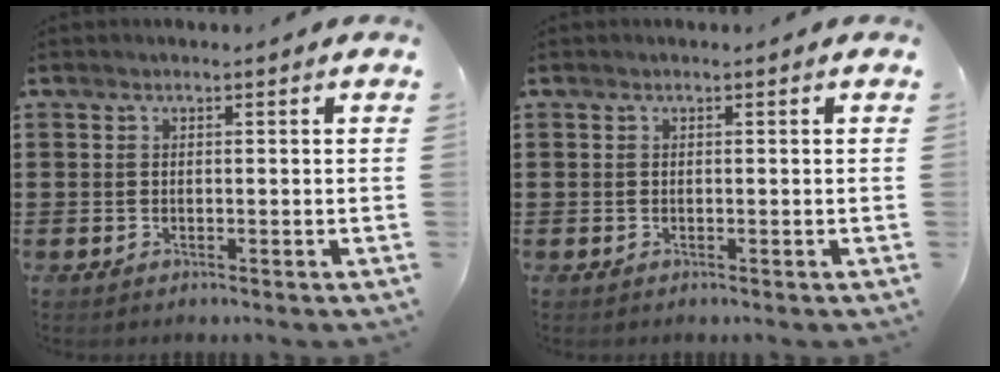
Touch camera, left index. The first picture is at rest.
{"total": 0.0}